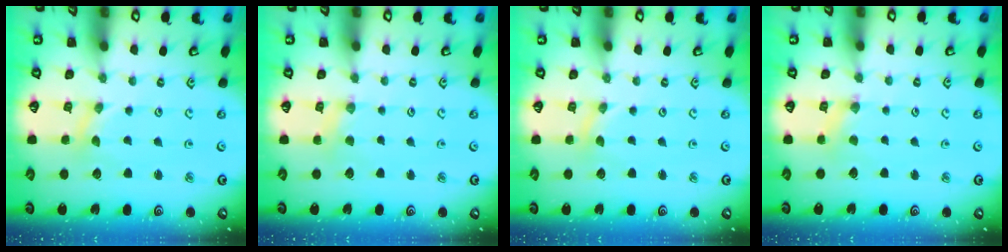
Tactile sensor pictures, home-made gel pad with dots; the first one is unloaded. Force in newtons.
{"total": 2.4, "press": 2.4, "slide": 0.5}
{"total": 0.0}
{"total": 1.0, "press": 1.0, "slide": 0.1}